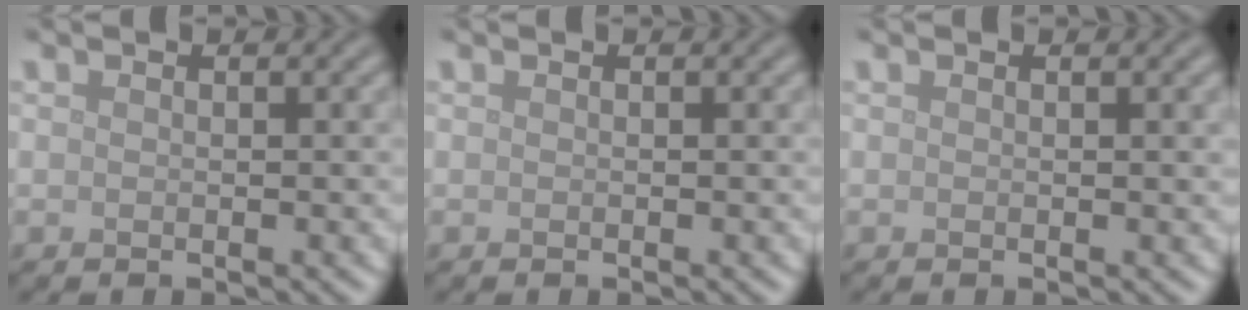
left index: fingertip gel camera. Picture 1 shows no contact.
{"total": 0.0}
{"total": 0.6, "force": [0.3, 0.1, 0.6], "torque": [-0.005, 0.002, 0.005]}